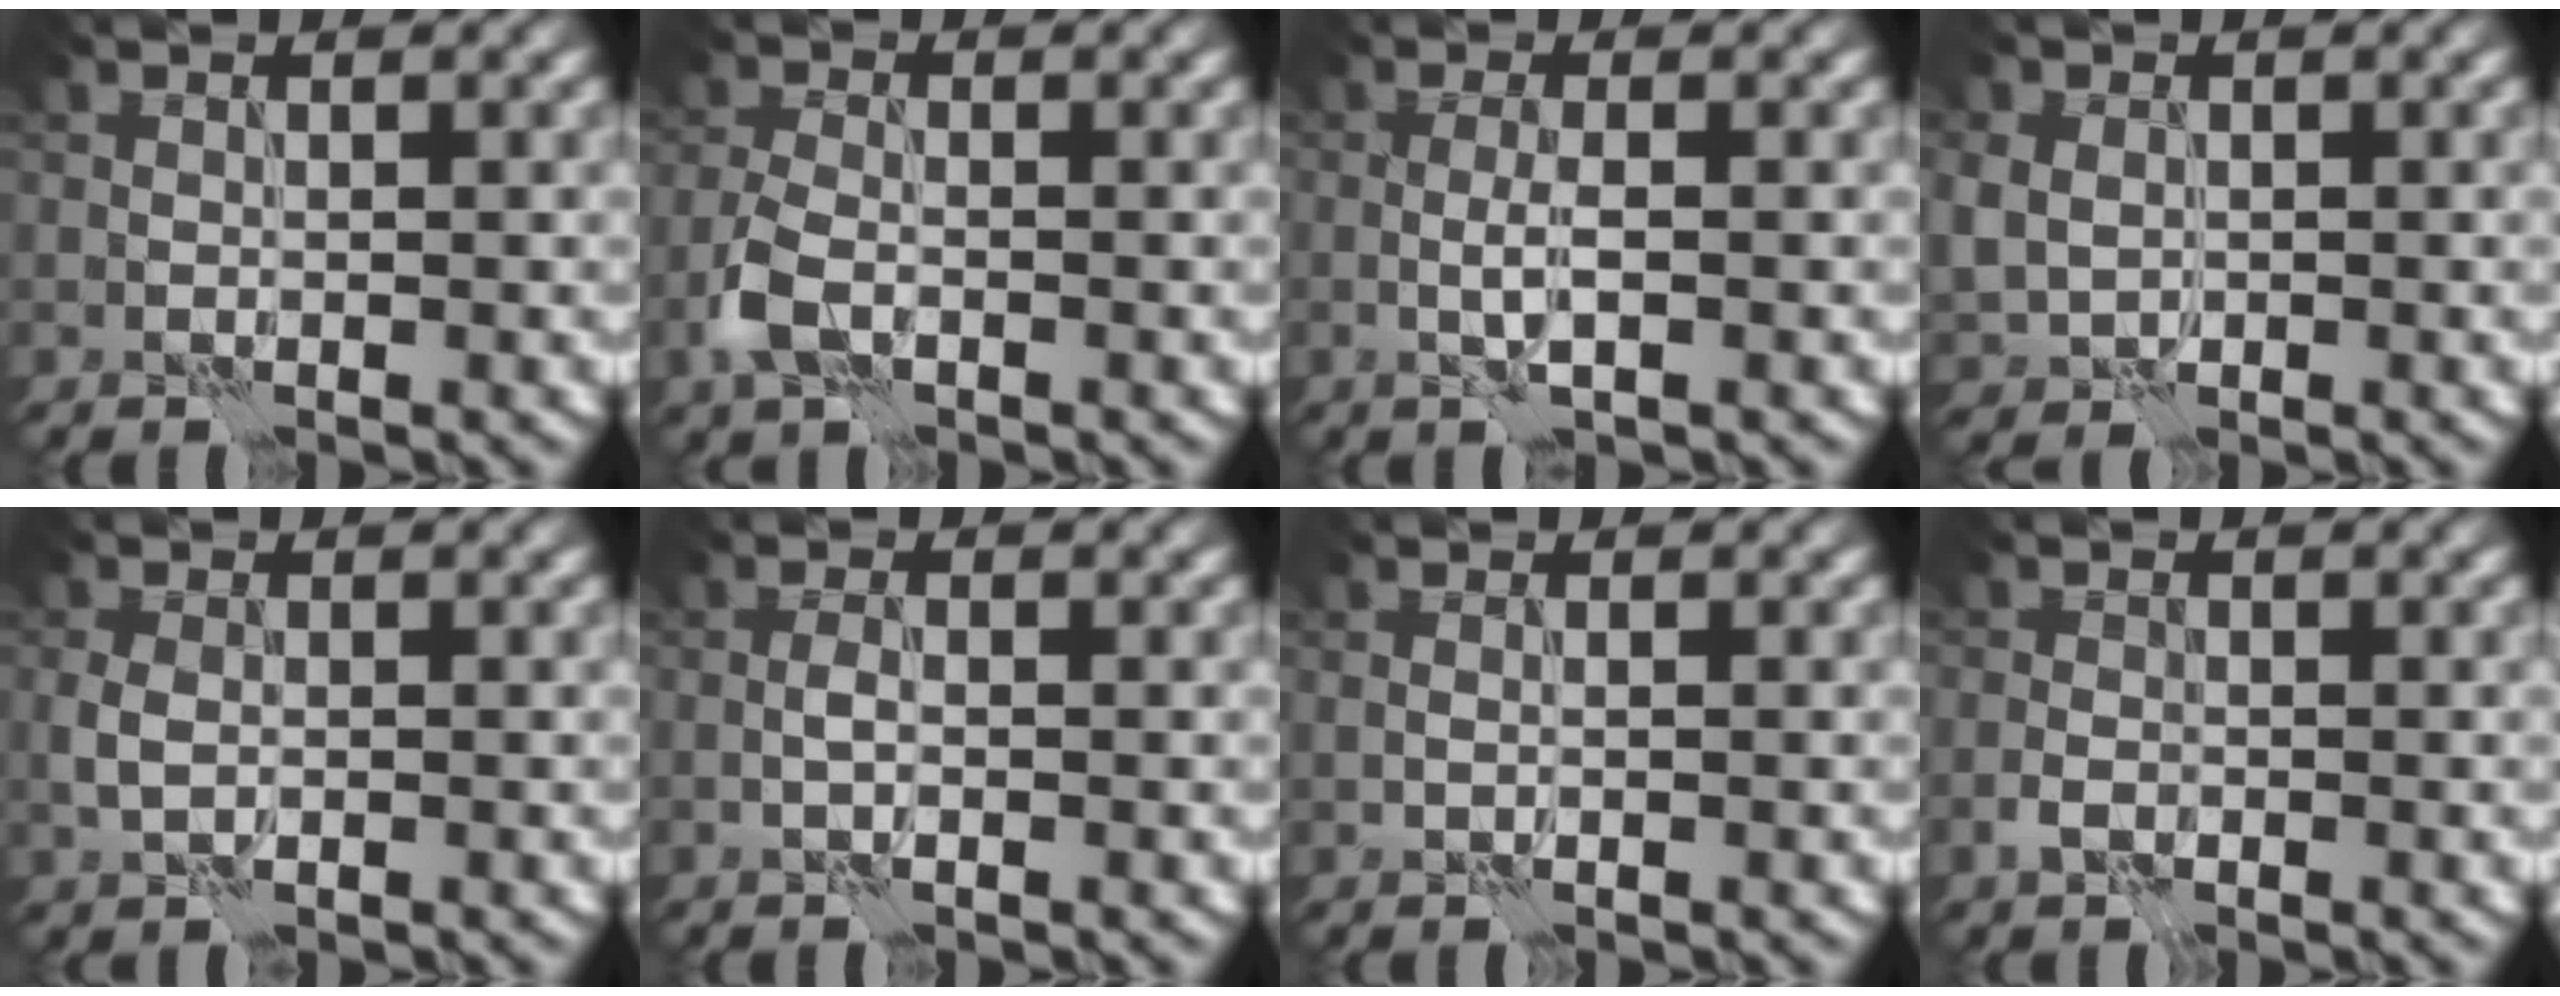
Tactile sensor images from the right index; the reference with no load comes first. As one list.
[{"total": 3.1, "force": [-1.4, 1.7, 2.2], "torque": [-0.052, -0.001, -0.035]}, {"total": 1.9, "force": [-0.3, 0.3, 1.8], "torque": [-0.037, 0.002, -0.010]}, {"total": 3.4, "force": [0.2, 2.9, 1.8], "torque": [-0.044, 0.002, 0.011]}, {"total": 1.8, "force": [-0.3, 1.2, 1.3], "torque": [-0.032, 0.000, -0.007]}, {"total": 1.2, "force": [-0.4, 0.3, 1.1], "torque": [-0.022, 0.003, -0.011]}, {"total": 0.5, "force": [0.1, 0.1, 0.5], "torque": [-0.012, -0.004, -0.001]}, {"total": 1.3, "force": [-0.7, 0.8, 0.8], "torque": [-0.015, 0.002, -0.016]}]